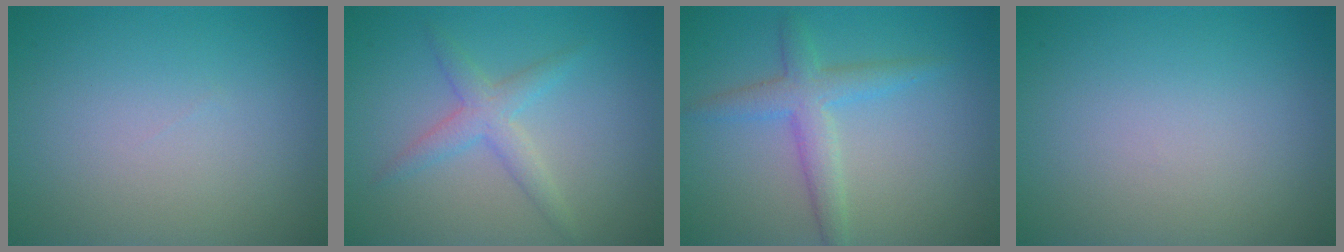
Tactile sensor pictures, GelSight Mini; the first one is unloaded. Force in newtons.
{"total": 2.5, "press": 2.5, "slide": 0.1}
{"total": 3.2, "press": 3.2, "slide": 0.1}
{"total": 0.0}